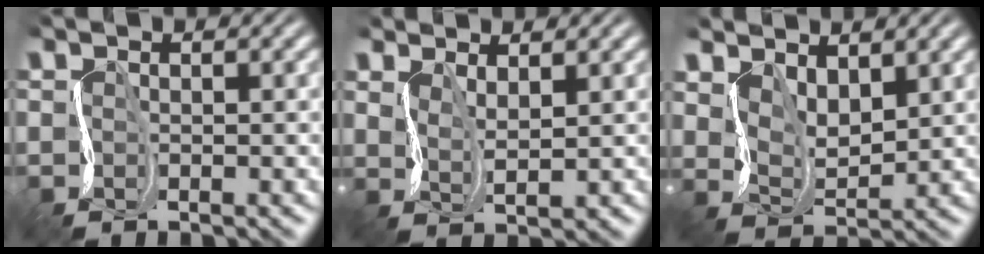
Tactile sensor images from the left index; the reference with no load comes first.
{"total": 2.2, "force": [1.9, 0.5, 0.9], "torque": [-0.029, -0.001, 0.041]}
{"total": 3.3, "force": [2.5, 1.6, 1.6], "torque": [-0.047, -0.007, 0.049]}